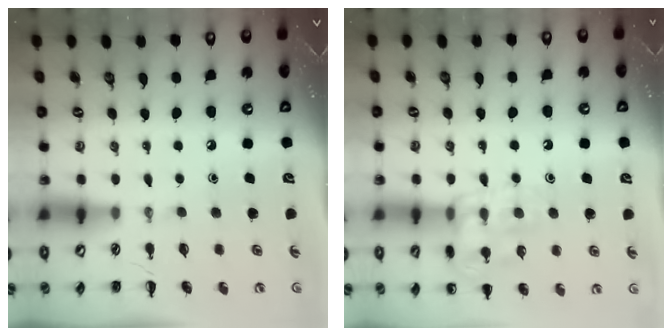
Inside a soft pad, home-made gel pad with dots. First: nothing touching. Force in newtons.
{"total": 13.7, "press": 13.6, "slide": 1.4}